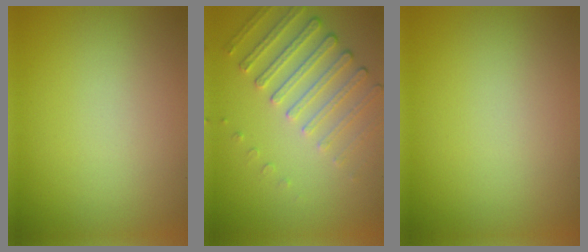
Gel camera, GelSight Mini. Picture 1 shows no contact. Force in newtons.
{"total": 4.8, "press": 3.4, "slide": 3.3}
{"total": 0.0}